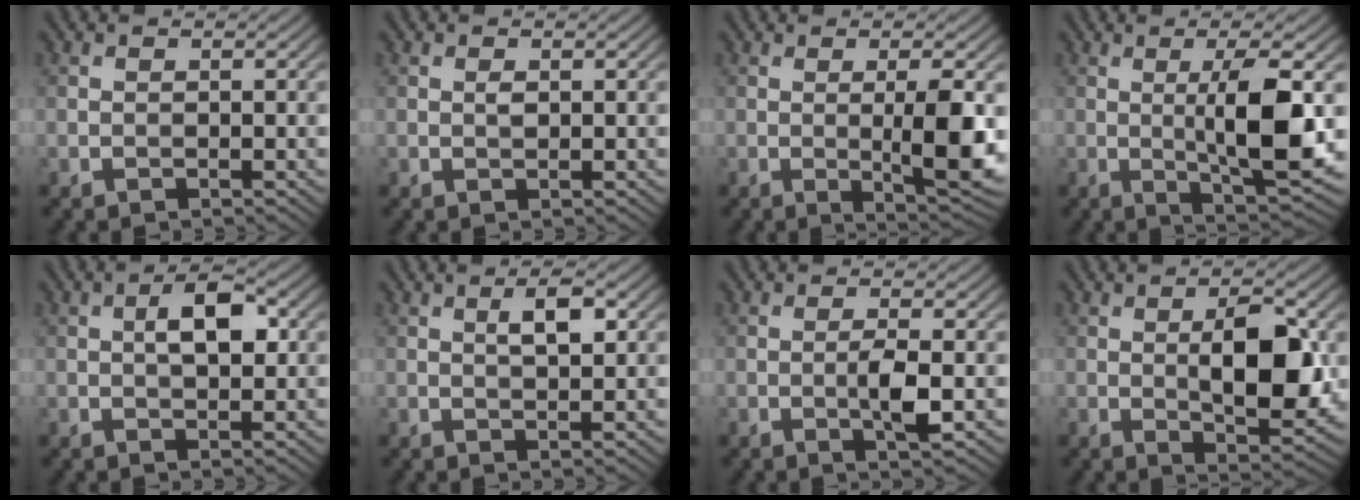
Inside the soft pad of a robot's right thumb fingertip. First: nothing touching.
{"total": 0.7, "force": [0.2, 0.4, 0.6], "torque": [-0.012, -0.001, 0.003]}
{"total": 6.5, "force": [-0.1, 1.1, 6.4], "torque": [-0.107, -0.003, 0.003]}
{"total": 8.9, "force": [0.4, 1.5, 8.7], "torque": [-0.145, 0.004, 0.011]}
{"total": 4.8, "force": [0.8, 2.1, 4.3], "torque": [-0.074, 0.006, 0.011]}
{"total": 3.2, "force": [1.1, 0.9, 2.9], "torque": [-0.052, 0.002, 0.019]}
{"total": 3.1, "force": [-0.6, 0.4, 3.1], "torque": [-0.057, 0.000, -0.015]}
{"total": 8.4, "force": [0.4, 3.3, 7.7], "torque": [-0.122, -0.001, 0.010]}